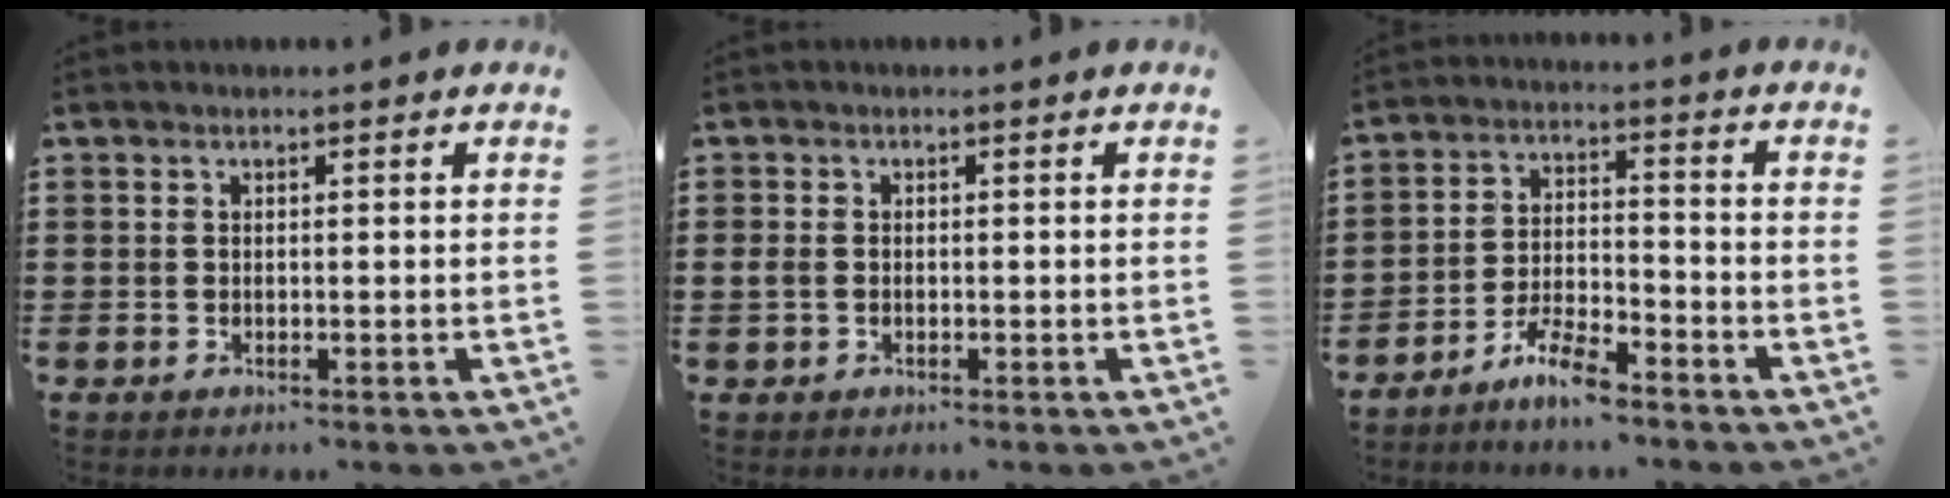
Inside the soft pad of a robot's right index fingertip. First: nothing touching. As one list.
[{"total": 1.1, "force": [-0.4, 0.9, 0.6], "torque": [-0.021, 0.002, -0.010]}, {"total": 5.6, "force": [-5.0, 0.8, 2.2], "torque": [-0.060, 0.001, -0.101]}]